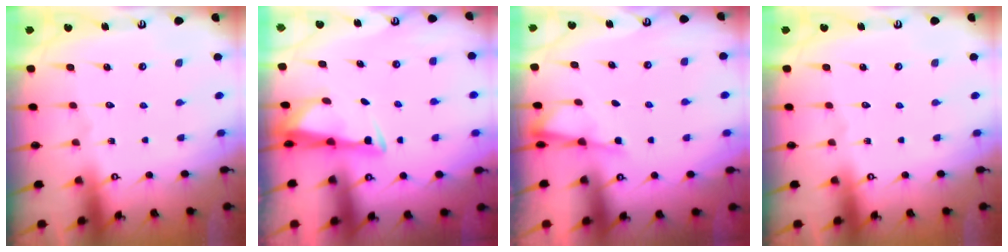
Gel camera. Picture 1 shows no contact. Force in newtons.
{"total": 3.3, "press": 3.2, "slide": 0.9}
{"total": 2.4, "press": 2.4, "slide": 0.4}
{"total": 0.0}